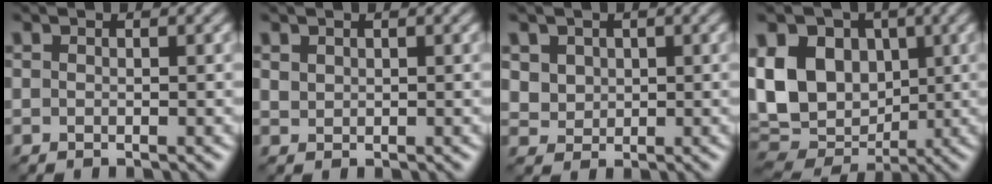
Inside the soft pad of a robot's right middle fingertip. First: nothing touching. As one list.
[{"total": 0.8, "force": [0.6, 0.5, 0.1], "torque": [-0.006, -0.002, 0.017]}, {"total": 2.8, "force": [1.2, 2.2, 1.0], "torque": [-0.036, 0.000, 0.039]}, {"total": 13.3, "force": [2.4, 10.2, 8.1], "torque": [-0.152, 0.018, 0.036]}]